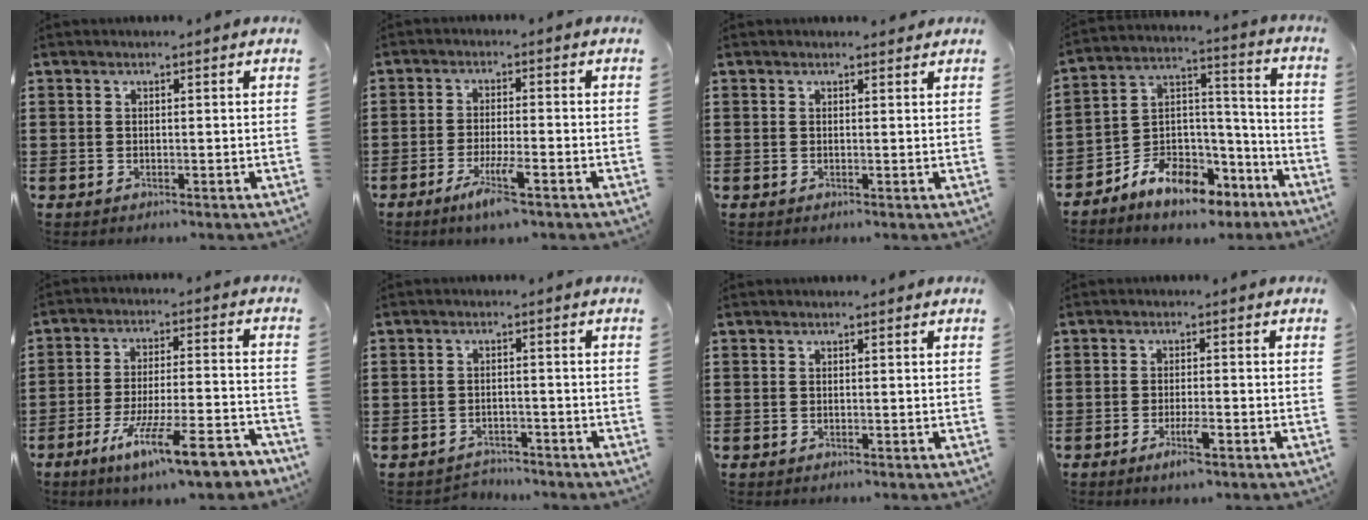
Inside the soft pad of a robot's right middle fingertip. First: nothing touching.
{"total": 5.0, "force": [-3.0, 0.4, 4.1], "torque": [-0.076, -0.009, -0.051]}
{"total": 0.6, "force": [0.5, 0.4, 0.1], "torque": [0.005, -0.001, 0.008]}
{"total": 8.6, "force": [-7.1, 4.2, 2.5], "torque": [-0.054, 0.016, -0.130]}
{"total": 12.5, "force": [-8.9, 1.7, 8.6], "torque": [-0.154, 0.014, -0.160]}
{"total": 2.6, "force": [-2.5, 0.4, -0.3], "torque": [-0.004, -0.002, -0.056]}
{"total": 0.0}
{"total": 3.3, "force": [-1.7, 0.6, 2.8], "torque": [-0.053, -0.003, -0.031]}